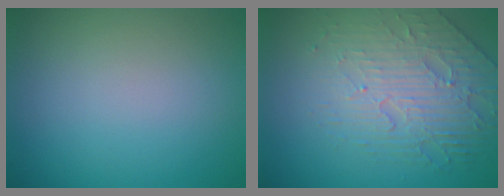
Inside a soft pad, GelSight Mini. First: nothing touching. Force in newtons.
{"total": 4.6, "press": 4.2, "slide": 1.9}